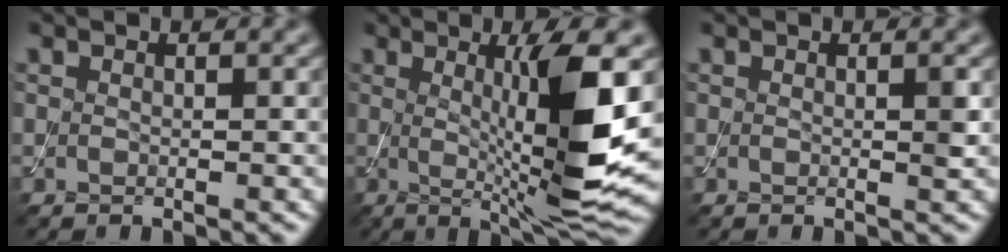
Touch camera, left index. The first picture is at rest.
{"total": 9.4, "force": [0.8, 1.4, 9.2], "torque": [-0.134, -0.018, 0.023]}
{"total": 0.8, "force": [0.1, 0.0, 0.8], "torque": [-0.010, -0.001, -0.001]}